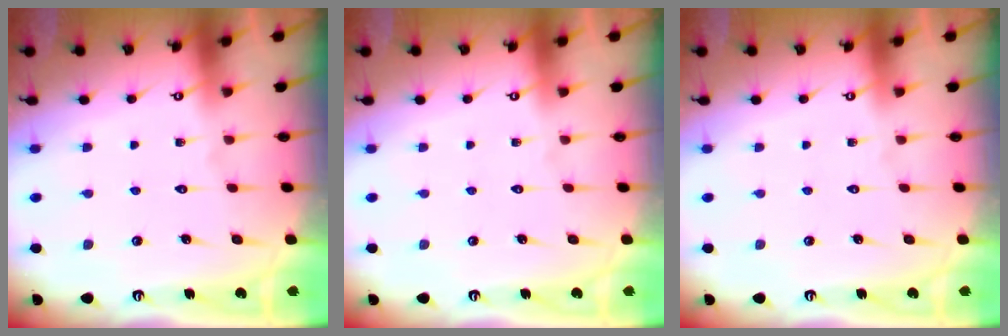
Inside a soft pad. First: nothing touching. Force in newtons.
{"total": 0.0}
{"total": 0.0}